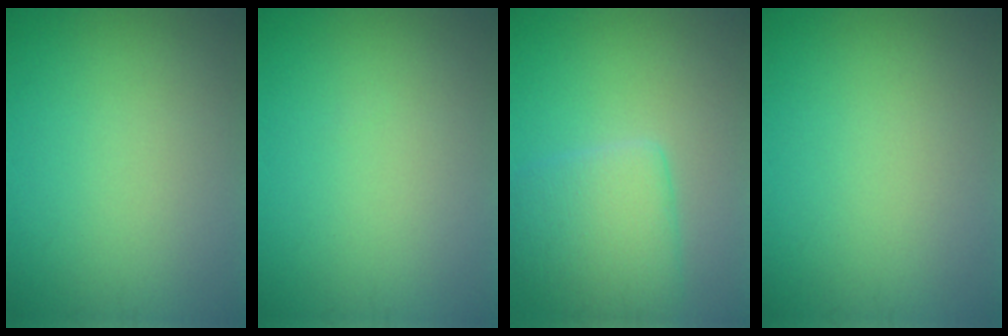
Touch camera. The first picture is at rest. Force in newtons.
{"total": 0.0}
{"total": 5.0, "press": 5.0, "slide": 0.3}
{"total": 0.0}